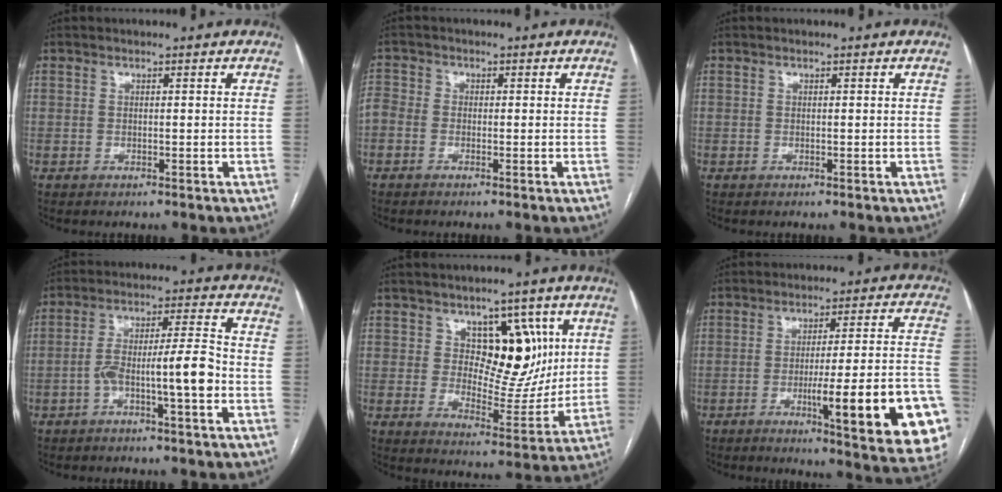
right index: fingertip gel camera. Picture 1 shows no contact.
{"total": 2.9, "force": [-0.8, 2.4, 1.5], "torque": [-0.043, 0.013, -0.020]}
{"total": 0.0}
{"total": 8.8, "force": [-3.1, 0.8, 8.2], "torque": [-0.144, 0.025, -0.050]}
{"total": 10.3, "force": [3.7, 6.1, 7.4], "torque": [-0.092, 0.009, 0.066]}
{"total": 19.9, "force": [-6.8, 1.6, 18.6], "torque": [-0.171, 0.002, -0.083]}